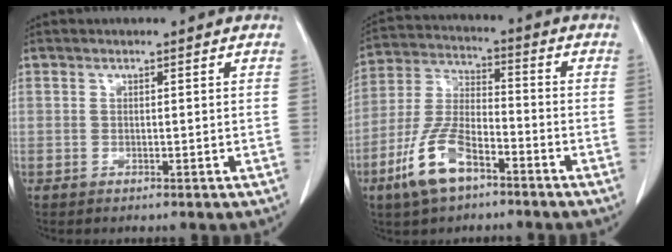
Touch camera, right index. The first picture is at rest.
{"total": 11.0, "force": [-6.3, 4.2, 8.0], "torque": [-0.183, 0.000, -0.120]}